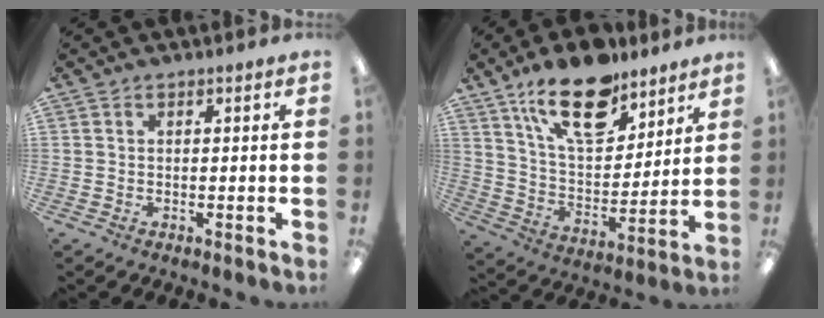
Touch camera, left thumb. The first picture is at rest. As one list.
[{"total": 18.7, "force": [12.7, 8.6, 10.6], "torque": [-0.172, -0.064, 0.221]}]